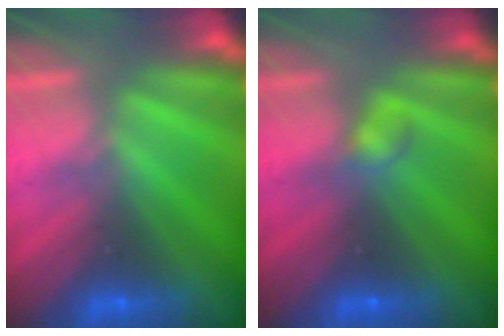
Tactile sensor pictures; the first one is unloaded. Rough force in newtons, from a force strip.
{"total": 2.2}